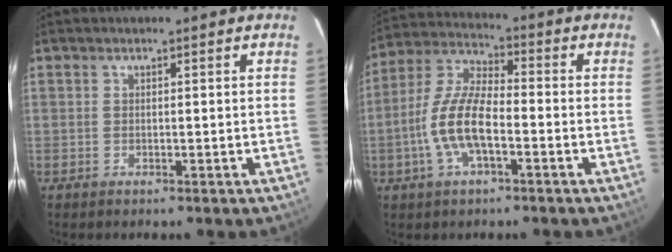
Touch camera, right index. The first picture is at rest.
{"total": 11.5, "force": [-3.6, 4.1, 10.1], "torque": [-0.216, 0.003, -0.072]}